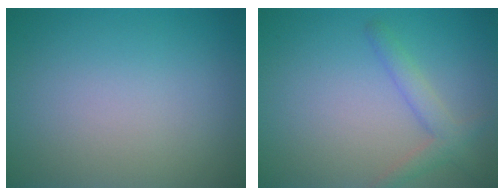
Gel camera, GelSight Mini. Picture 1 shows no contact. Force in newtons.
{"total": 2.4, "press": 2.4, "slide": 0.2}